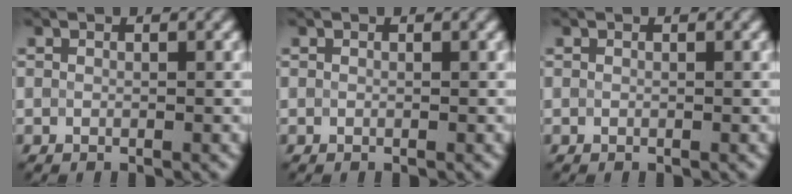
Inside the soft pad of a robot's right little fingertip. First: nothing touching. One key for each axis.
{"total": 0.0}
{"total": 0.0}